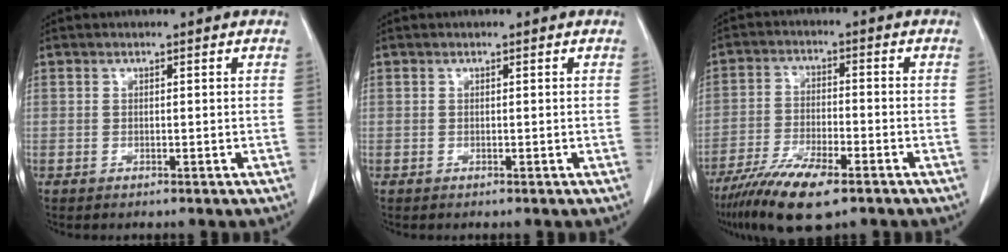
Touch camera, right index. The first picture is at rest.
{"total": 0.0}
{"total": 10.8, "force": [-7.3, 2.4, 7.6], "torque": [-0.140, -0.022, -0.128]}